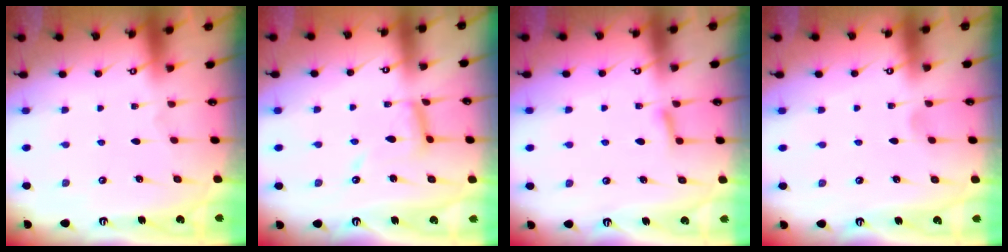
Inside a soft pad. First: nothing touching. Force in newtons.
{"total": 11.1, "press": 11.0, "slide": 1.0}
{"total": 5.9, "press": 5.9, "slide": 0.7}
{"total": 2.3, "press": 2.3, "slide": 0.3}